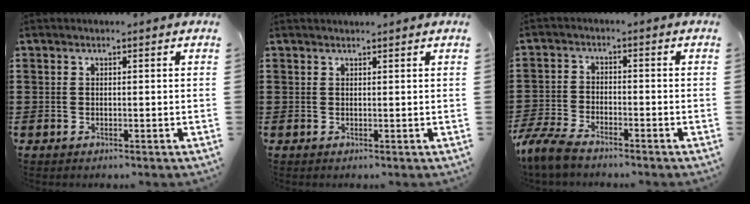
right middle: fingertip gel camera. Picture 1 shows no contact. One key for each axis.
{"total": 0.8, "fx": 0.8, "fy": -0.2, "fz": 0.1, "tx": -0.003, "ty": -0.002, "tz": 0.015}
{"total": 5.4, "fx": -4.8, "fy": 1.0, "fz": 2.3, "tx": -0.078, "ty": -0.013, "tz": -0.103}